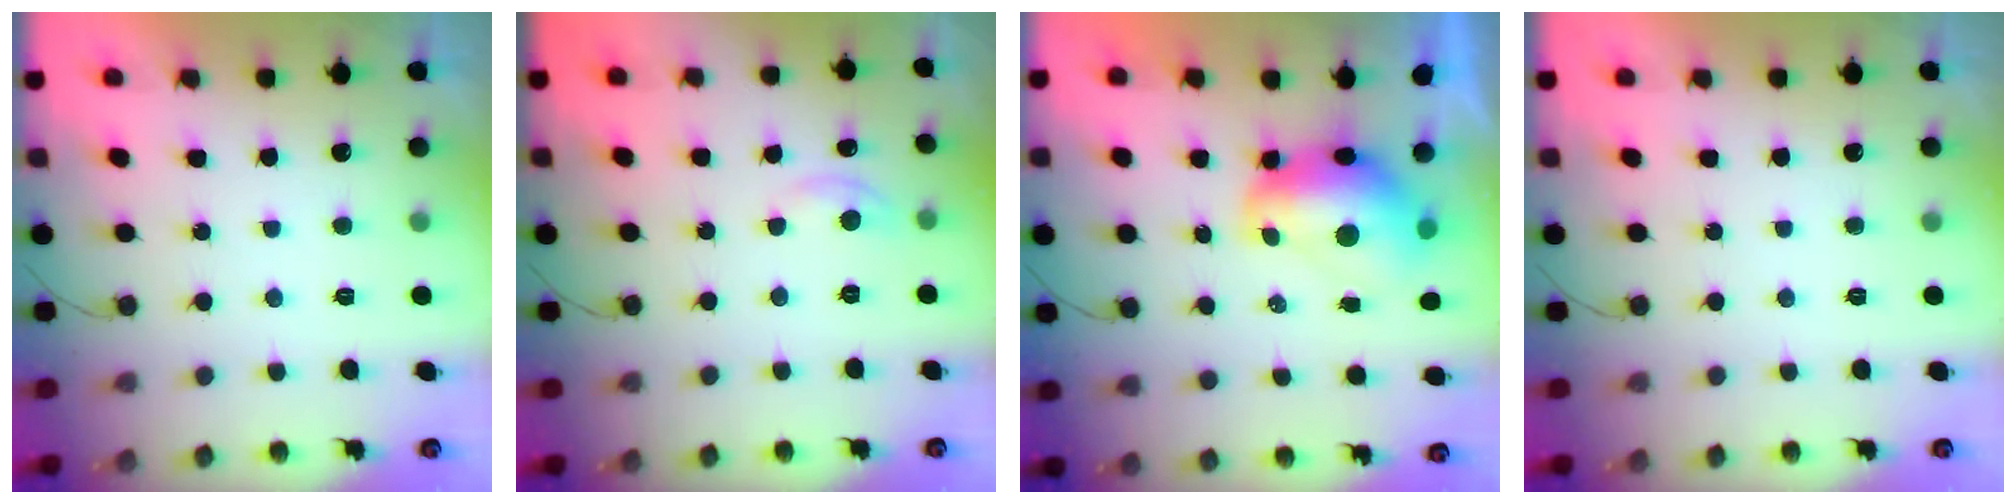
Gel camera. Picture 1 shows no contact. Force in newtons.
{"total": 4.5, "press": 4.4, "slide": 0.7}
{"total": 9.8, "press": 9.7, "slide": 0.9}
{"total": 0.0}